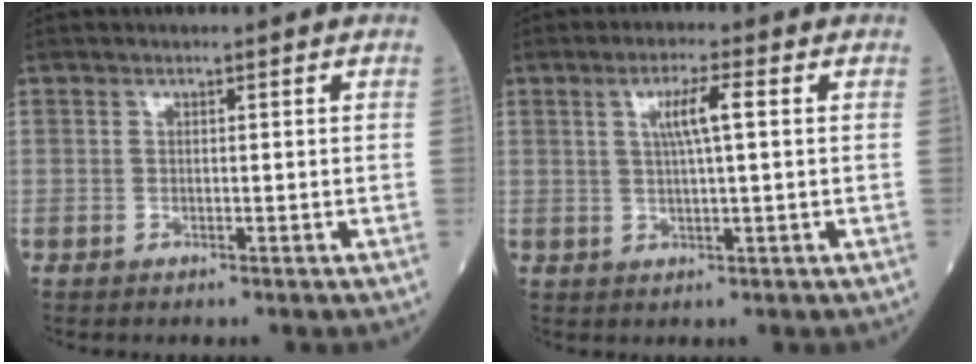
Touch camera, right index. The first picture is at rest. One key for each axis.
{"total": 4.8, "fx": 1.3, "fy": 0.2, "fz": 4.6, "tx": -0.086, "ty": 0.004, "tz": 0.023}